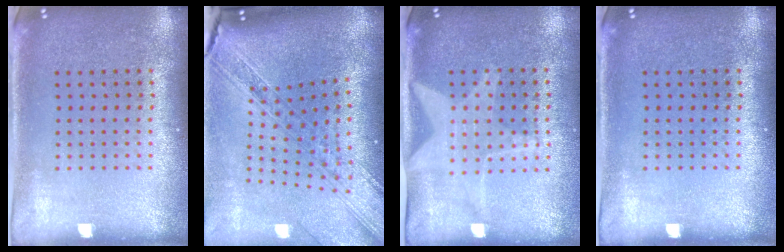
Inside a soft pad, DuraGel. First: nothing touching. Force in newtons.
{"total": 2.7, "press": 2.1, "slide": 1.6}
{"total": 1.8, "press": 1.5, "slide": 1.0}
{"total": 0.0}